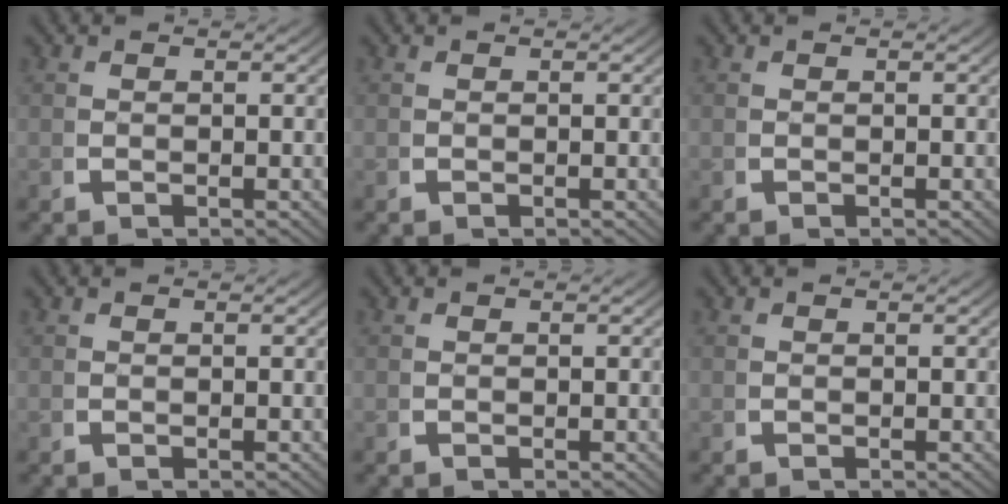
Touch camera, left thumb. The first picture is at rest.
{"total": 0.0}
{"total": 0.0}
{"total": 0.0}
{"total": 0.0}
{"total": 0.0}